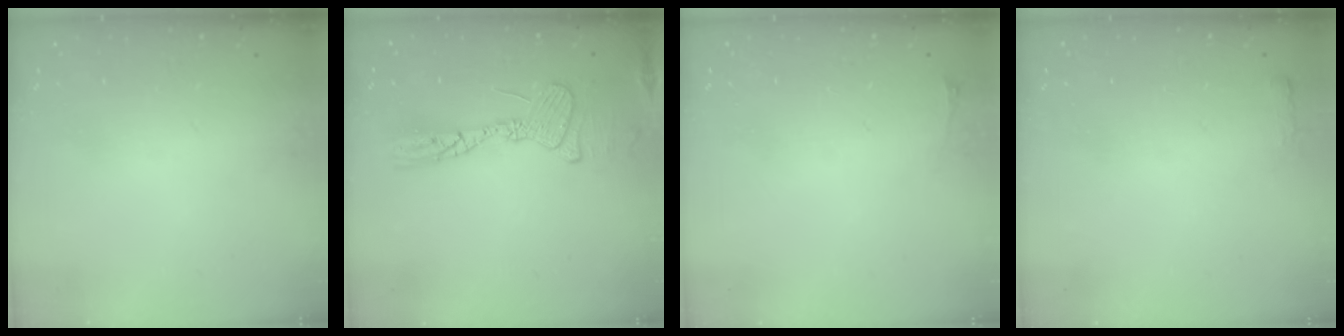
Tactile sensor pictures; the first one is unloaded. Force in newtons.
{"total": 13.1, "press": 13.1, "slide": 0.3}
{"total": 2.8, "press": 2.1, "slide": 1.9}
{"total": 2.4, "press": 2.4, "slide": 0.4}